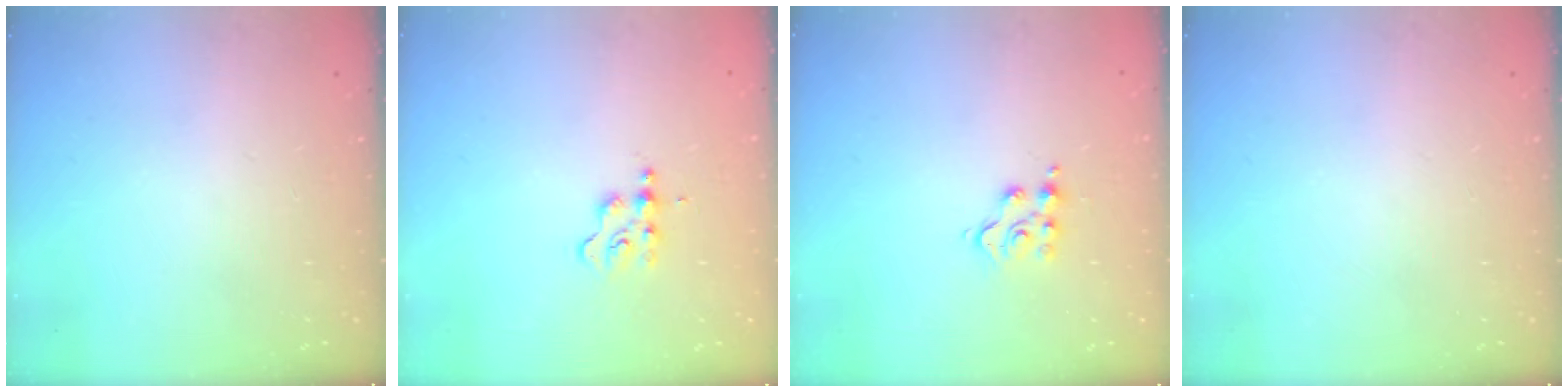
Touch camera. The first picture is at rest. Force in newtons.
{"total": 2.7, "press": 2.7, "slide": 0.3}
{"total": 6.4, "press": 6.4, "slide": 0.5}
{"total": 0.0}